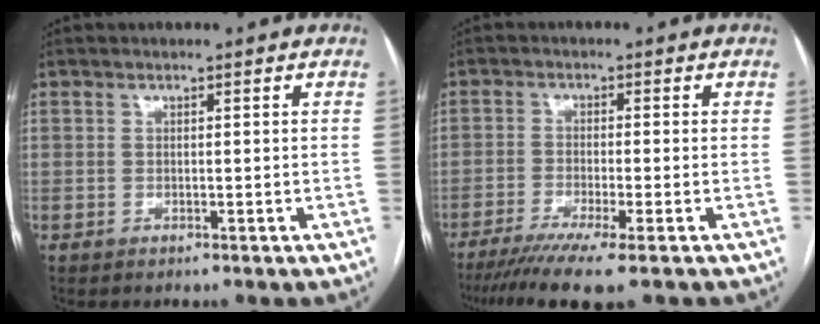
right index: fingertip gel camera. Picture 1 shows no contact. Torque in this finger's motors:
{"motor_torque": [1.22, -0.94, 0.46, 0.12]}